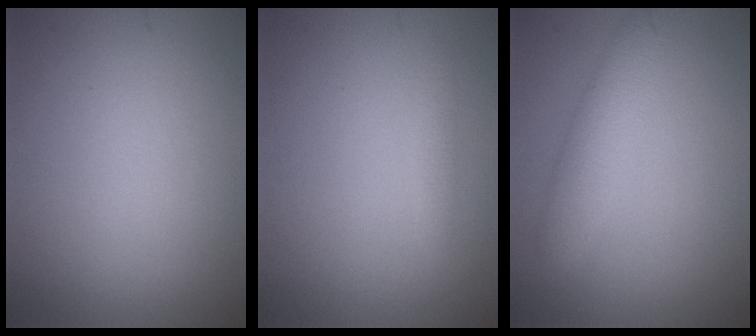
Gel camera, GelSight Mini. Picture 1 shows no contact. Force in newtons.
{"total": 0.8, "press": 0.8, "slide": 0.0}
{"total": 3.0, "press": 3.0, "slide": 0.1}